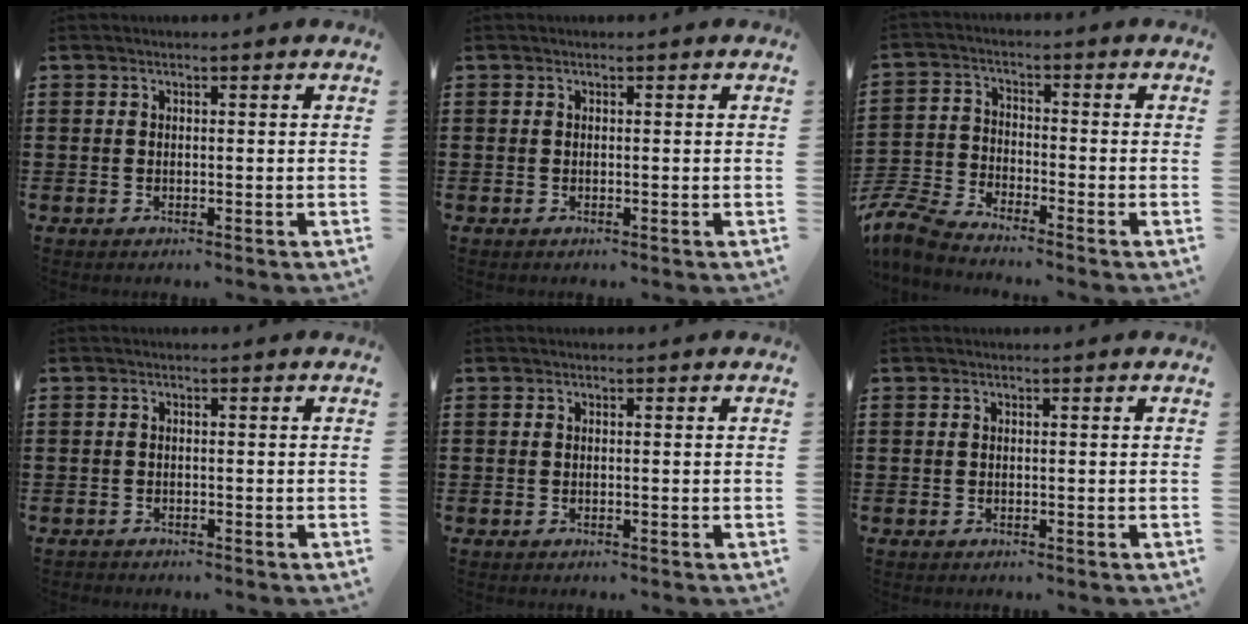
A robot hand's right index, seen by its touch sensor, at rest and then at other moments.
{"total": 0.0}
{"total": 5.7, "force": [-5.5, 0.6, 1.3], "torque": [-0.056, -0.004, -0.117]}
{"total": 0.8, "force": [-0.7, 0.3, -0.1], "torque": [0.000, 0.004, -0.018]}
{"total": 0.0}
{"total": 0.0}